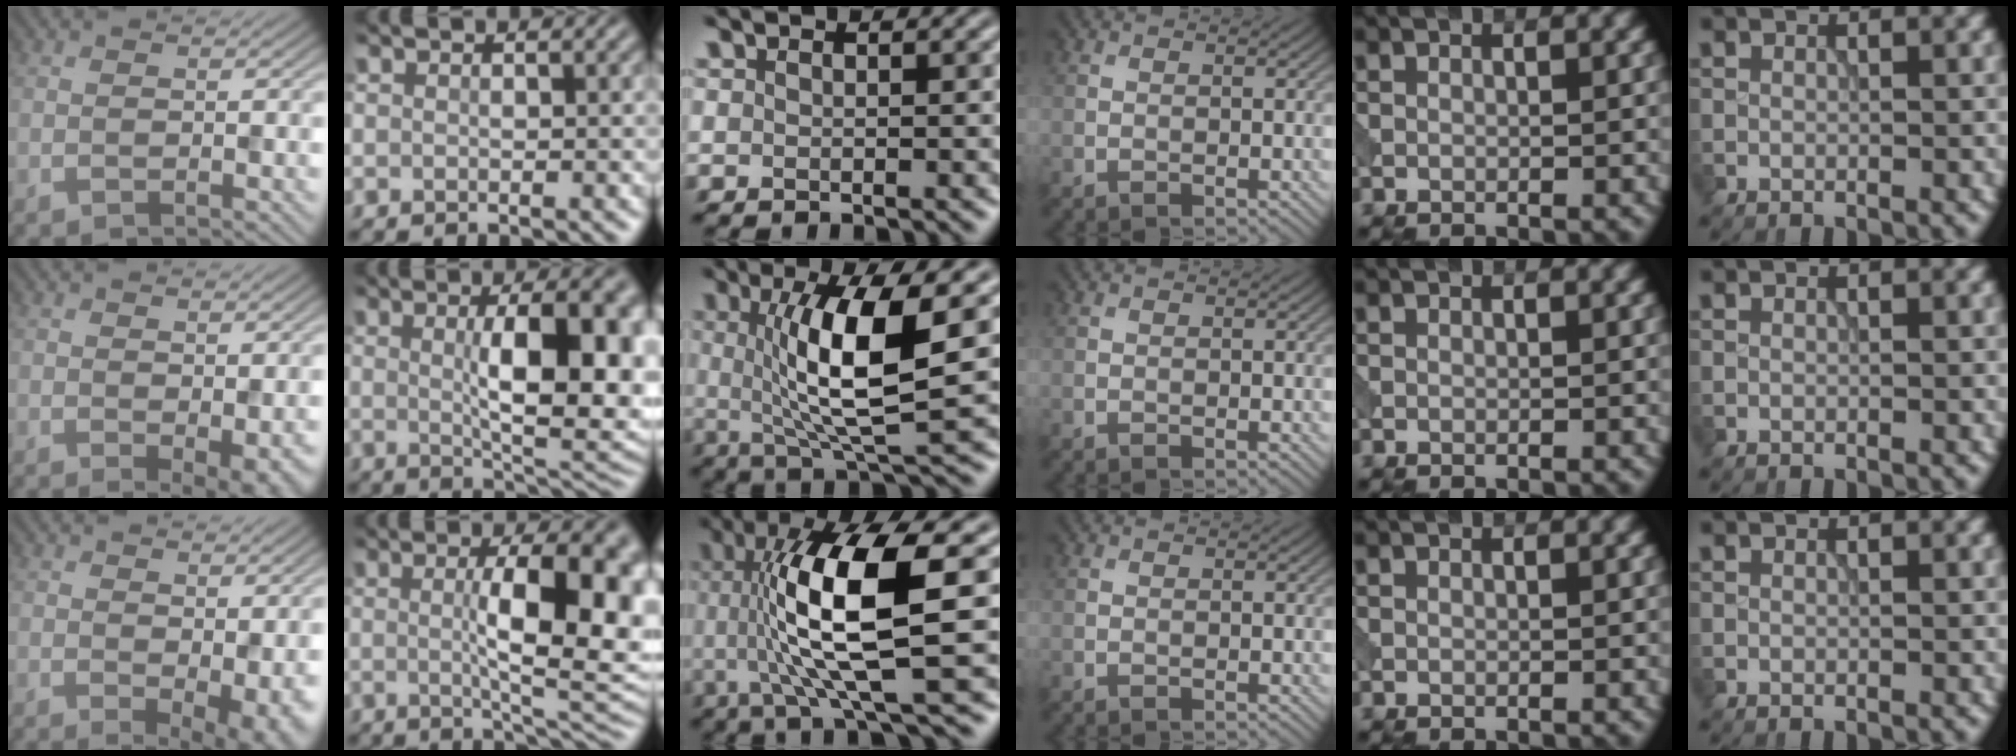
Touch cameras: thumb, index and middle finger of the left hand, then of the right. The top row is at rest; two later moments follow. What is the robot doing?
{"motion": "pour", "object": "beaker"}